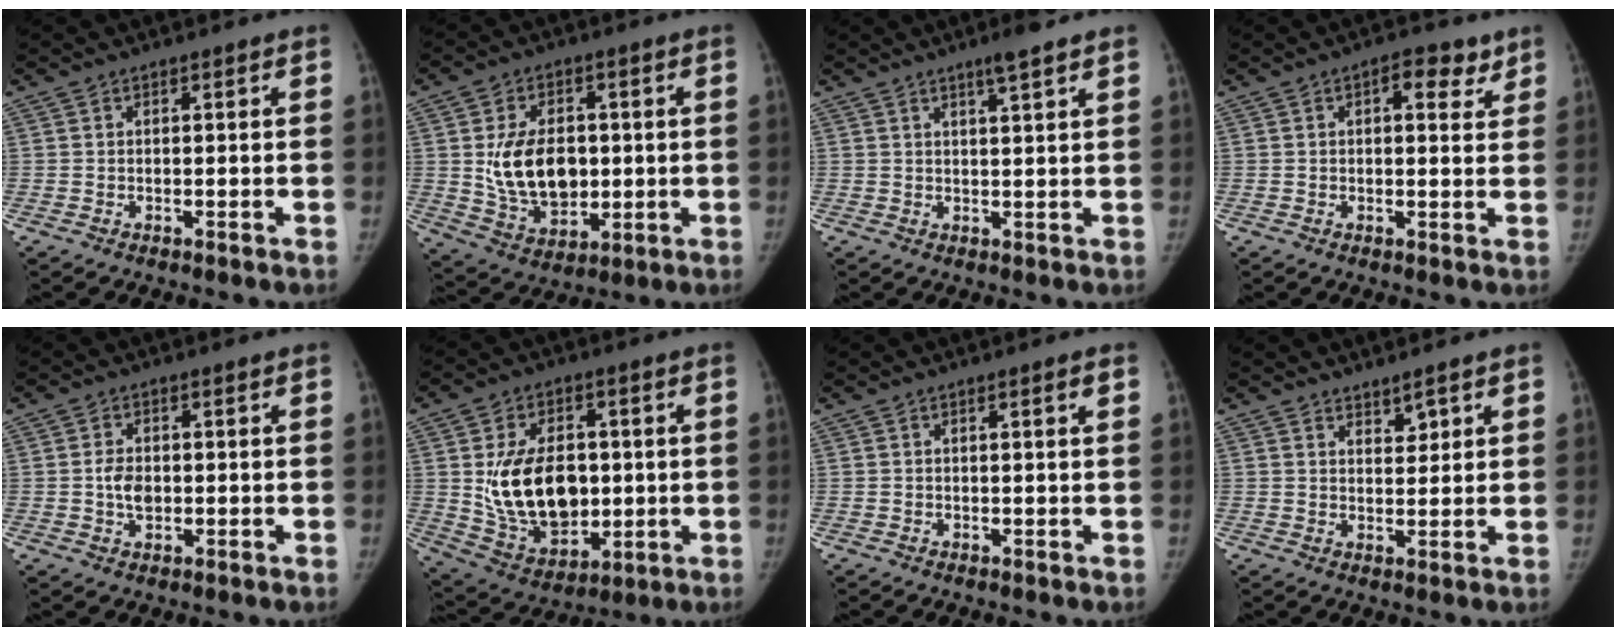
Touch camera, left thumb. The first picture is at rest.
{"total": 13.9, "force": [0.6, 9.6, 10.0], "torque": [-0.131, -0.011, 0.025]}
{"total": 4.1, "force": [2.8, 0.1, 3.0], "torque": [-0.050, -0.015, 0.046]}
{"total": 5.4, "force": [2.8, 2.6, 3.8], "torque": [-0.026, -0.008, 0.031]}
{"total": 3.6, "force": [-0.2, 2.5, 2.6], "torque": [-0.042, 0.004, -0.005]}
{"total": 17.9, "force": [0.7, 12.1, 13.1], "torque": [-0.176, -0.011, 0.032]}
{"total": 1.3, "force": [0.5, -0.1, 1.2], "torque": [-0.020, 0.000, 0.007]}
{"total": 2.7, "force": [2.1, 1.3, 1.2], "torque": [-0.008, -0.017, 0.039]}